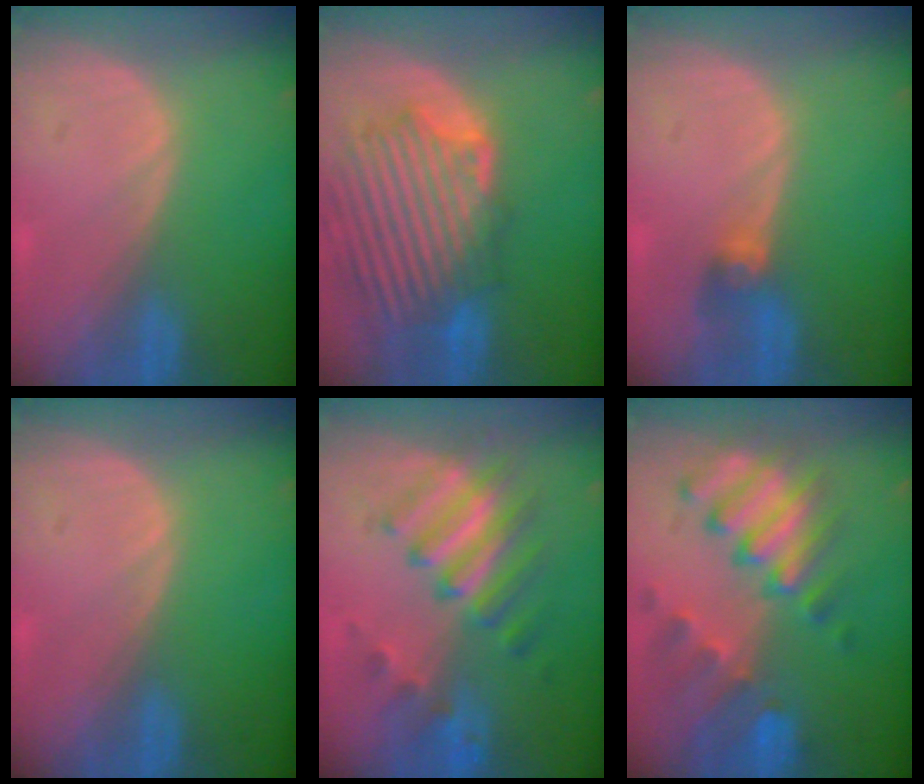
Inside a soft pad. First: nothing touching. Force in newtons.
{"total": 11.7, "press": 11.1, "slide": 3.8}
{"total": 2.7, "press": 2.7, "slide": 0.3}
{"total": 0.0}
{"total": 7.7, "press": 7.7, "slide": 0.9}
{"total": 10.3, "press": 9.0, "slide": 5.1}